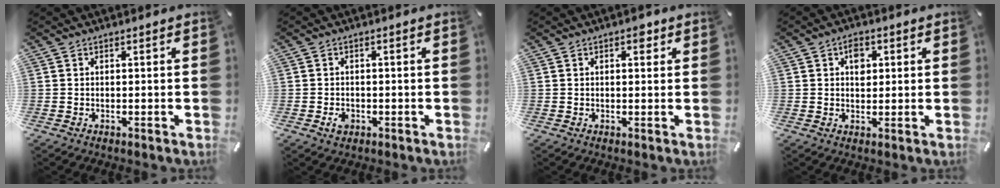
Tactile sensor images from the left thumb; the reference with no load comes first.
{"total": 2.1, "force": [-0.8, 1.6, 1.0], "torque": [-0.017, 0.005, -0.015]}
{"total": 2.5, "force": [0.9, 1.4, 1.8], "torque": [-0.015, -0.003, 0.010]}
{"total": 3.8, "force": [1.1, 2.8, 2.4], "torque": [-0.019, -0.004, 0.011]}